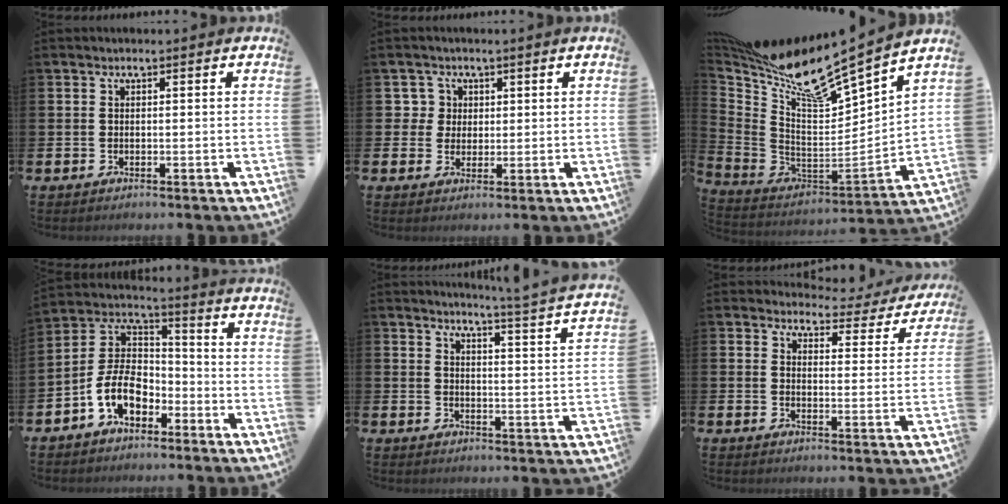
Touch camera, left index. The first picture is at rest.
{"total": 3.4, "force": [1.5, 3.1, 0.4], "torque": [-0.006, 0.008, 0.023]}
{"total": 15.2, "force": [12.6, 2.1, 8.1], "torque": [-0.191, -0.075, 0.208]}
{"total": 8.4, "force": [-4.7, 5.3, 4.6], "torque": [-0.120, 0.007, -0.098]}
{"total": 3.8, "force": [3.5, -1.1, 0.9], "torque": [-0.020, -0.040, 0.052]}
{"total": 3.3, "force": [3.0, 1.1, 0.4], "torque": [-0.016, -0.031, 0.045]}